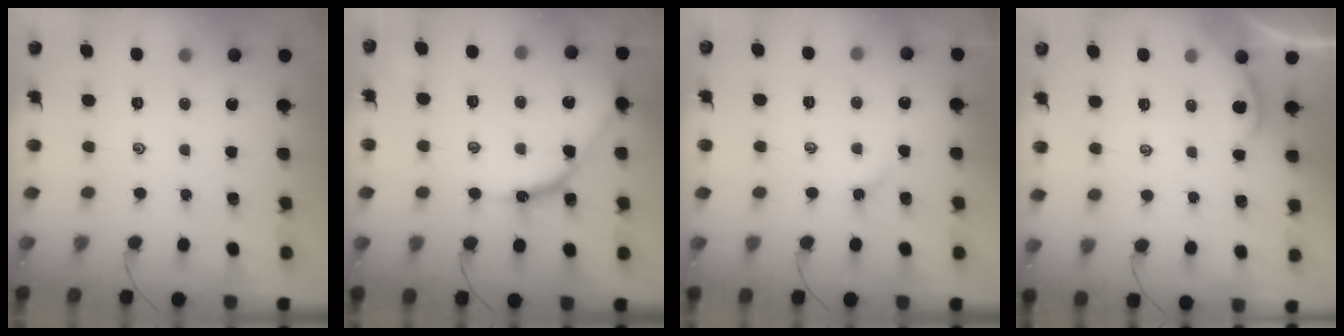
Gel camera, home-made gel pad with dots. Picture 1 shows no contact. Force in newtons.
{"total": 12.1, "press": 12.1, "slide": 1.1}
{"total": 2.3, "press": 2.3, "slide": 0.5}
{"total": 1.2, "press": 1.2, "slide": 0.1}